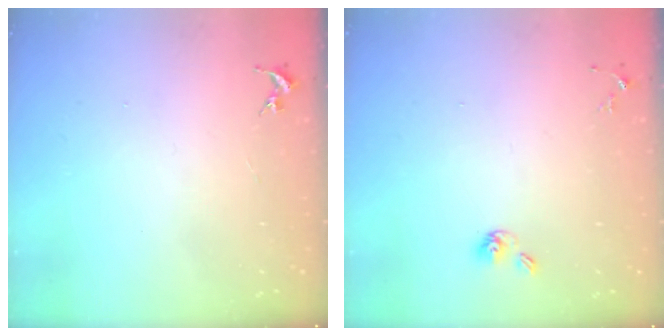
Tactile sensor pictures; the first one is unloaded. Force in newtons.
{"total": 5.5, "press": 5.0, "slide": 2.2}